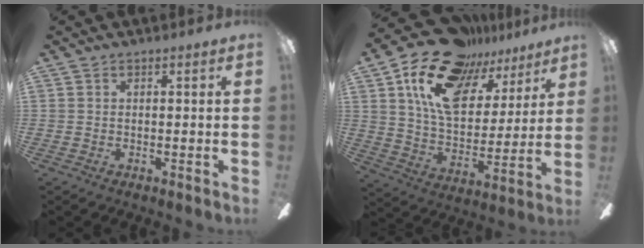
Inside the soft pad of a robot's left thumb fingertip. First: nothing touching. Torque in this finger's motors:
{"motor_torque": [1.75, 1.79, 1.32, -1.45, 0.36]}